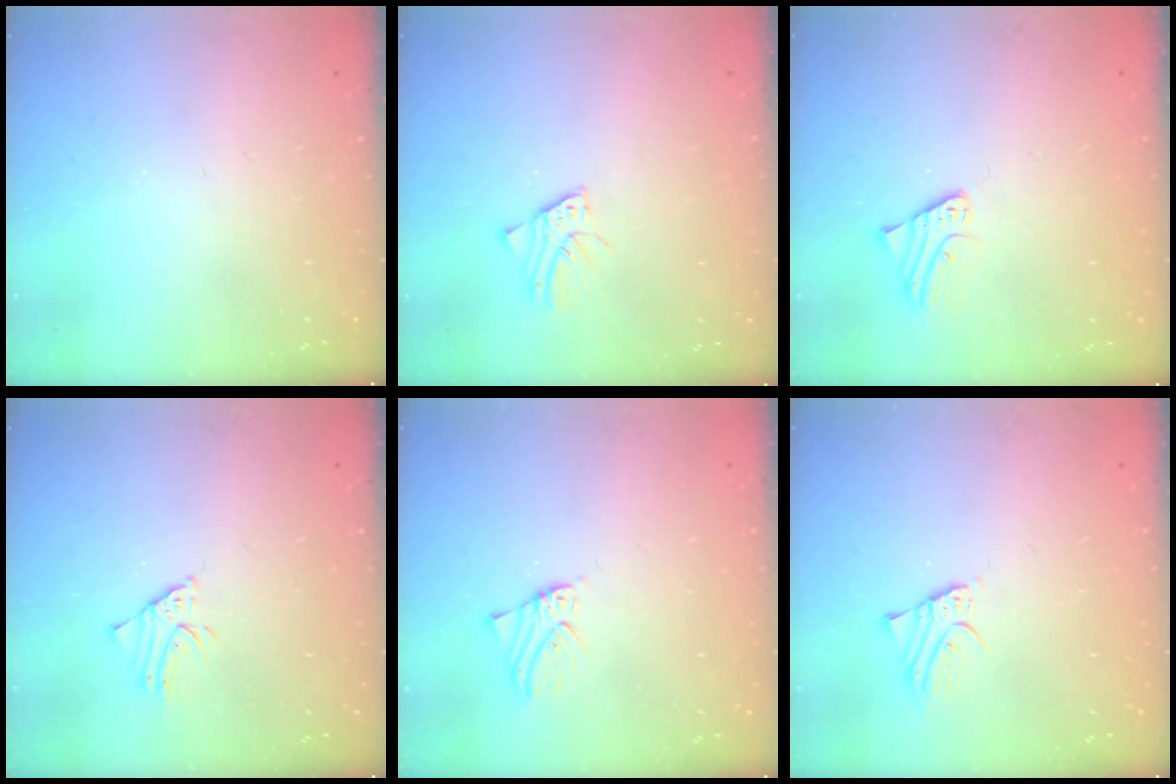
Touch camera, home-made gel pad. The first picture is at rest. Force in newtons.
{"total": 1.6, "press": 1.6, "slide": 0.3}
{"total": 2.3, "press": 2.3, "slide": 0.1}
{"total": 2.2, "press": 2.2, "slide": 0.1}
{"total": 1.0, "press": 1.0, "slide": 0.0}
{"total": 2.3, "press": 2.3, "slide": 0.2}